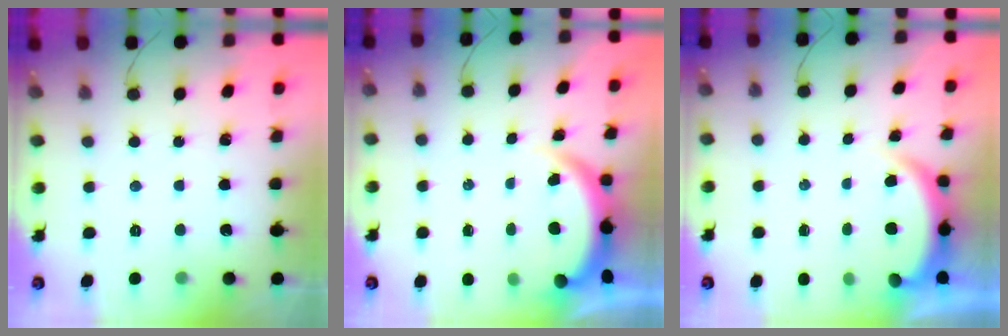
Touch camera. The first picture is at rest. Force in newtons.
{"total": 3.8, "press": 3.8, "slide": 0.2}
{"total": 4.0, "press": 4.0, "slide": 0.6}